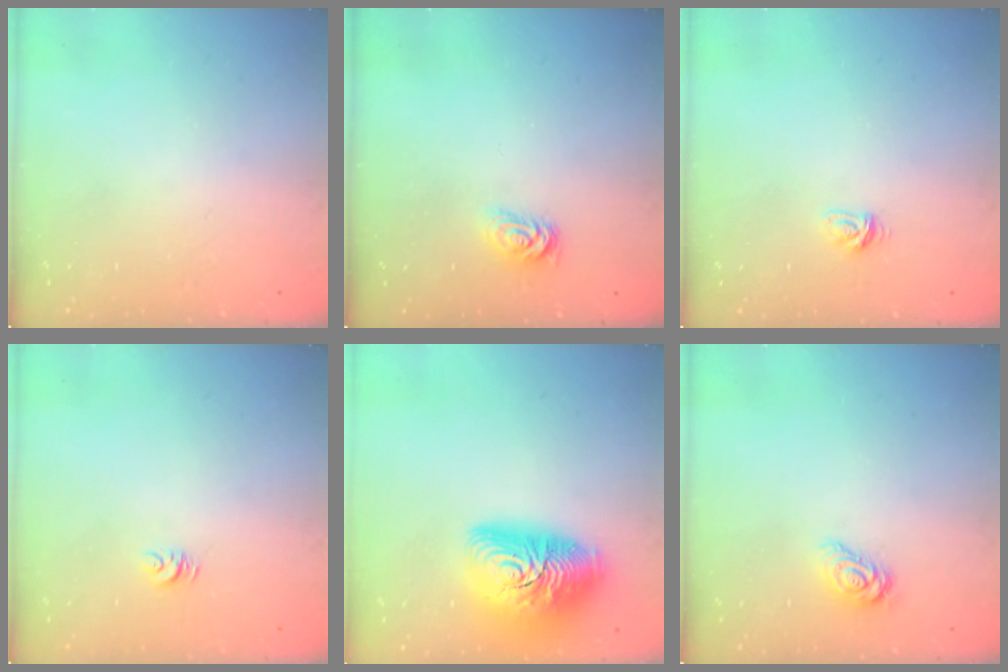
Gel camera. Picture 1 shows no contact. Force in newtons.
{"total": 2.8, "press": 2.8, "slide": 0.4}
{"total": 3.3, "press": 3.2, "slide": 0.5}
{"total": 3.9, "press": 3.9, "slide": 0.3}
{"total": 19.1, "press": 19.1, "slide": 1.5}
{"total": 6.0, "press": 6.0, "slide": 0.3}